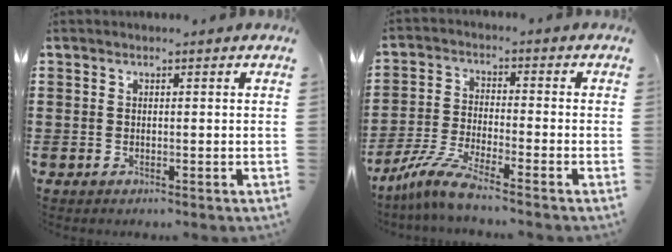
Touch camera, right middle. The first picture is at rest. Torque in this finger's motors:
{"motor_torque": [1.72, -0.42, 0.25, 0.15]}